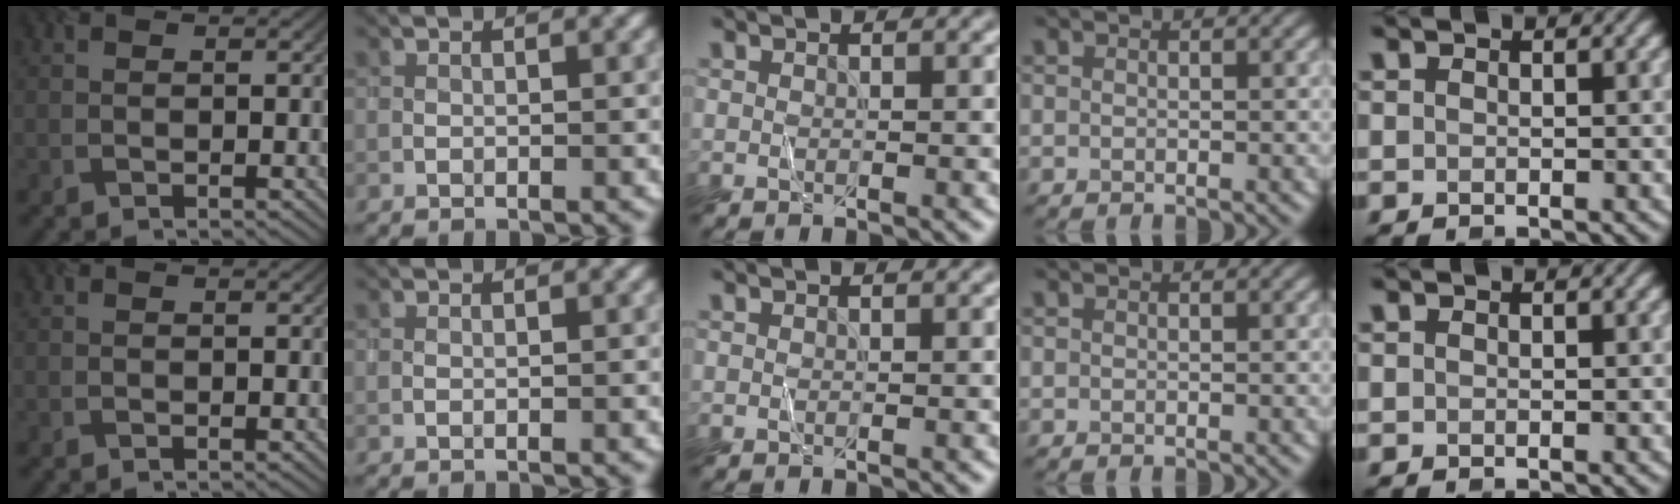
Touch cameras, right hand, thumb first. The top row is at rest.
{}